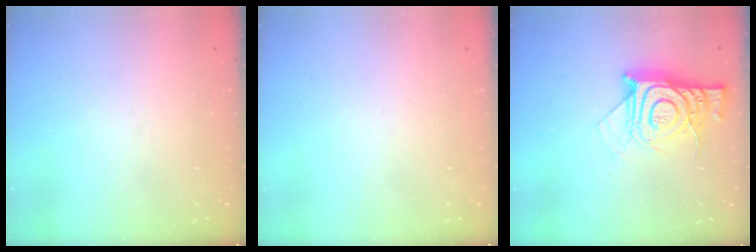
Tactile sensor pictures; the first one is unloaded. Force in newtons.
{"total": 1.8, "press": 1.8, "slide": 0.2}
{"total": 14.2, "press": 14.2, "slide": 1.2}